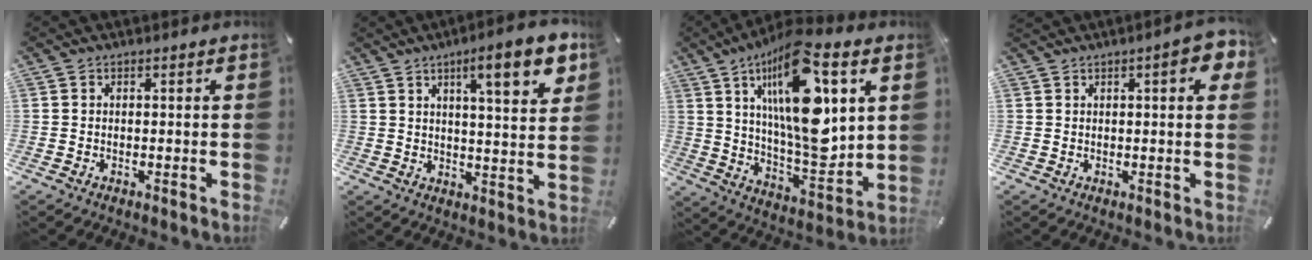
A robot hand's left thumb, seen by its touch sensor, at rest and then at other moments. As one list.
[{"total": 12.0, "force": [6.3, 2.5, 9.9], "torque": [-0.136, -0.031, 0.095]}, {"total": 24.1, "force": [9.7, 8.5, 20.3], "torque": [-0.378, -0.057, 0.143]}, {"total": 6.0, "force": [2.6, 1.7, 5.1], "torque": [-0.069, -0.008, 0.037]}]